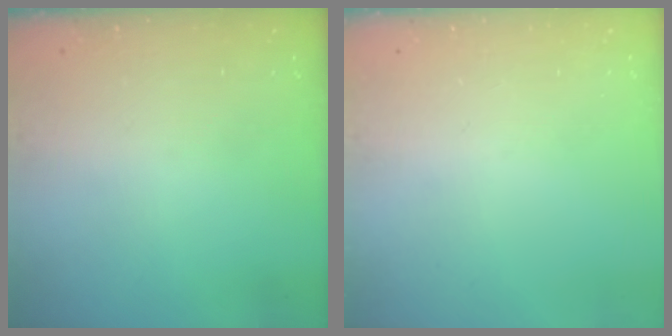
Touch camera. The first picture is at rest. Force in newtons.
{"total": 0.0}